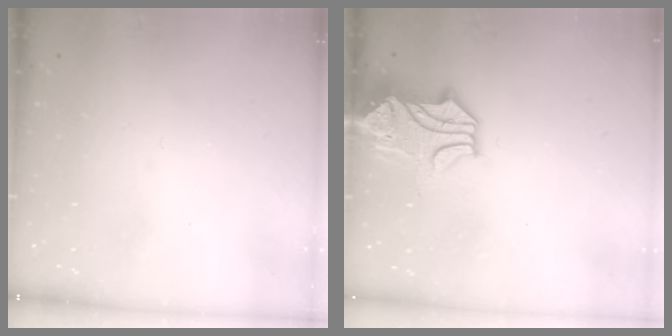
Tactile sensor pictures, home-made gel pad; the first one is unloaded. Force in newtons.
{"total": 1.5, "press": 1.2, "slide": 1.0}